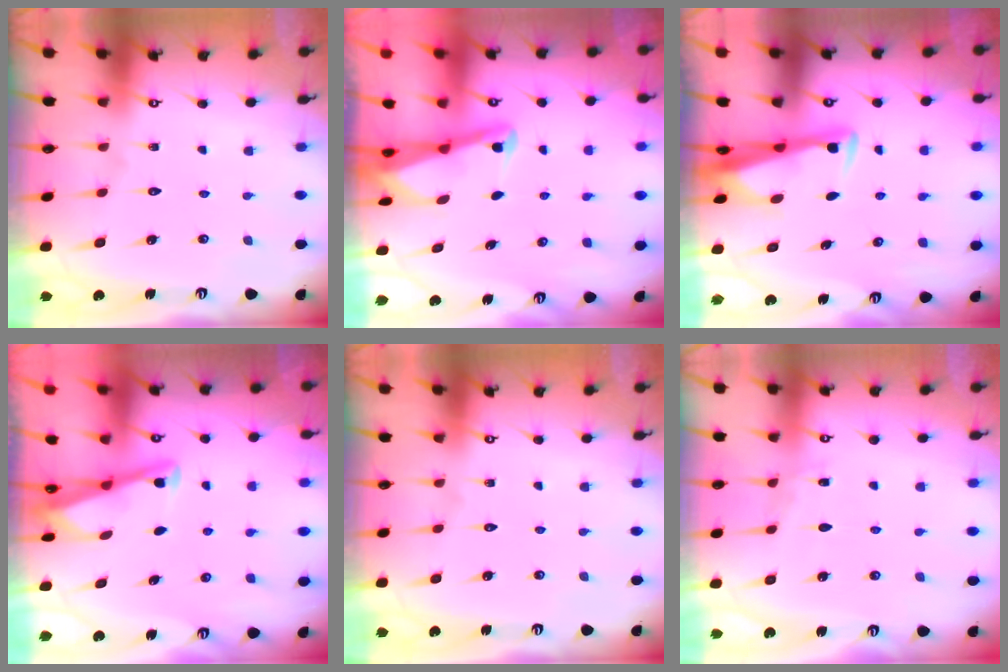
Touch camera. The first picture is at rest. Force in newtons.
{"total": 2.5, "press": 2.5, "slide": 0.6}
{"total": 3.4, "press": 3.3, "slide": 0.9}
{"total": 3.0, "press": 3.0, "slide": 0.3}
{"total": 0.0}
{"total": 2.8, "press": 2.8, "slide": 0.4}